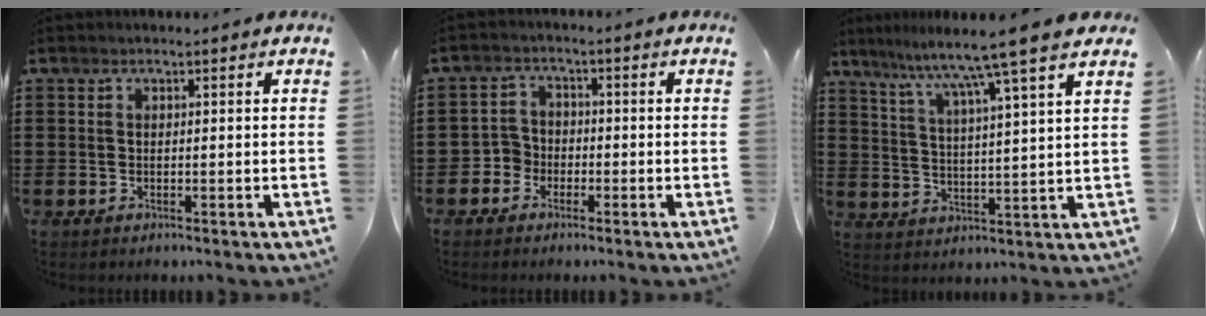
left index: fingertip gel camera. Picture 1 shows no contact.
{"total": 3.1, "force": [-2.0, 2.4, 0.3], "torque": [-0.026, 0.002, -0.048]}
{"total": 7.8, "force": [6.4, -1.5, 4.2], "torque": [-0.098, -0.043, 0.099]}